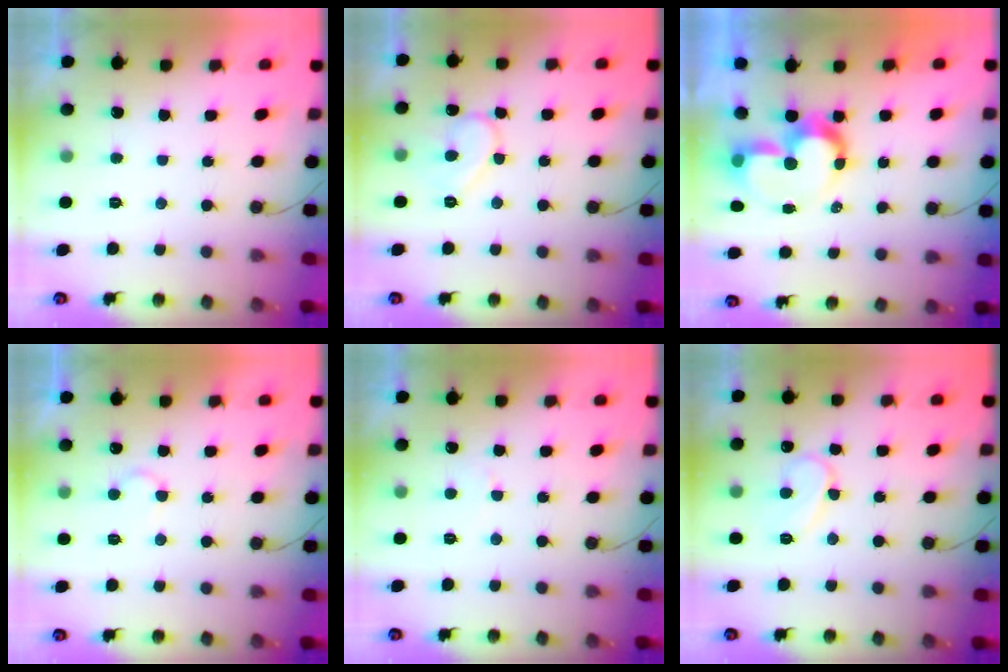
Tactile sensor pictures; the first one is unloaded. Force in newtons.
{"total": 9.8, "press": 9.7, "slide": 0.9}
{"total": 10.3, "press": 10.2, "slide": 0.7}
{"total": 5.1, "press": 5.1, "slide": 0.4}
{"total": 2.6, "press": 2.6, "slide": 0.1}
{"total": 8.5, "press": 8.5, "slide": 0.8}